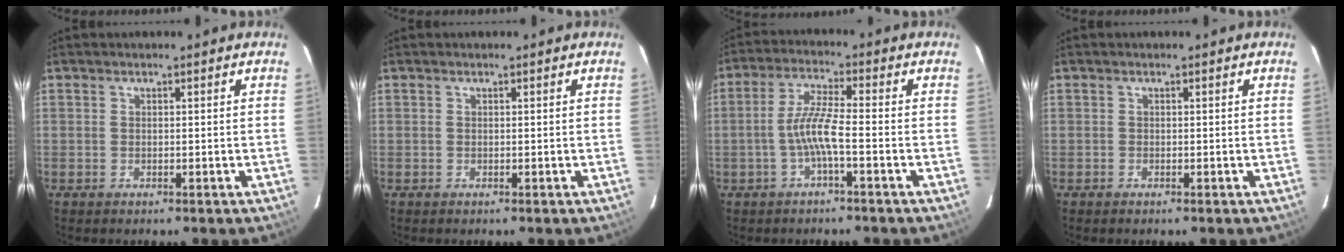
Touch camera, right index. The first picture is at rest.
{"total": 0.0}
{"total": 5.7, "force": [-2.1, 0.0, 5.3], "torque": [-0.116, 0.007, -0.039]}
{"total": 0.0}